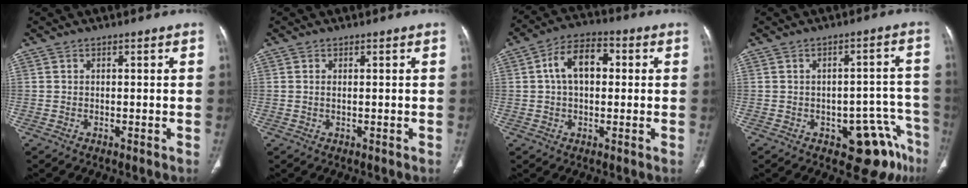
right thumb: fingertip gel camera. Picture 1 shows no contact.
{"total": 0.7, "force": [0.1, 0.3, 0.6], "torque": [-0.018, 0.002, 0.003]}
{"total": 9.6, "force": [1.4, 6.0, 7.3], "torque": [-0.121, 0.025, 0.018]}
{"total": 10.5, "force": [-6.1, 5.4, 6.7], "torque": [-0.032, 0.048, -0.074]}